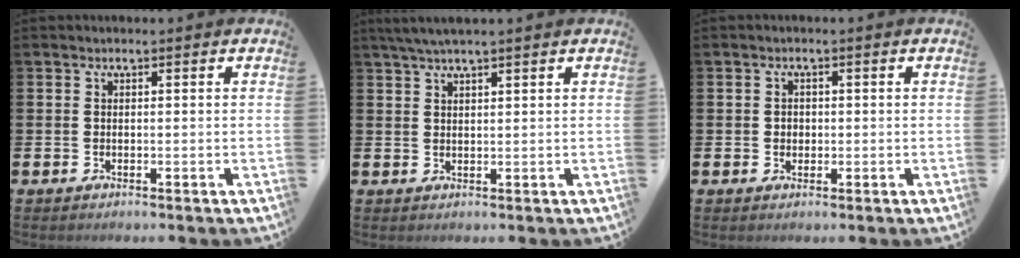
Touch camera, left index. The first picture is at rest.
{"total": 2.8, "force": [2.3, 0.1, 1.5], "torque": [-0.035, 0.002, 0.043]}
{"total": 1.3, "force": [0.3, 1.2, 0.5], "torque": [0.003, 0.005, 0.000]}